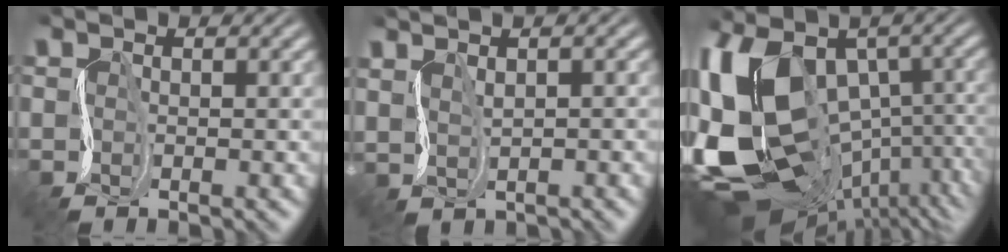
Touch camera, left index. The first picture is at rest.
{"total": 1.4, "force": [0.2, -1.3, -0.5], "torque": [-0.002, -0.007, 0.016]}
{"total": 16.7, "force": [-1.4, 10.2, 13.2], "torque": [-0.274, -0.041, 0.013]}